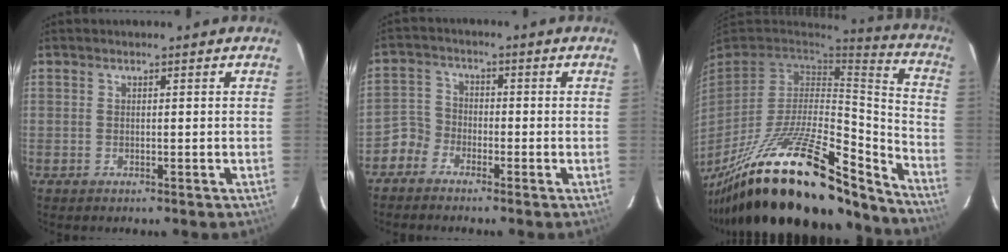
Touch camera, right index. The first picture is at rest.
{"total": 3.9, "force": [-2.8, 2.7, 0.0], "torque": [0.001, 0.017, -0.065]}
{"total": 33.5, "force": [-24.0, 10.4, 21.0], "torque": [-0.355, -0.025, -0.378]}